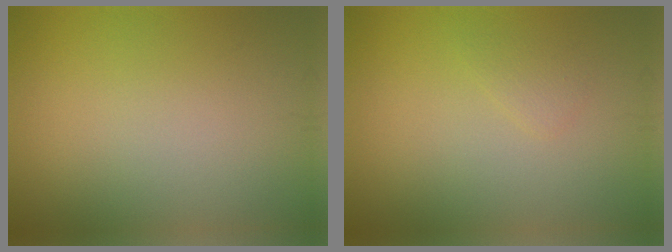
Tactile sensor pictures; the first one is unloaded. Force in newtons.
{"total": 0.9, "press": 0.9, "slide": 0.0}